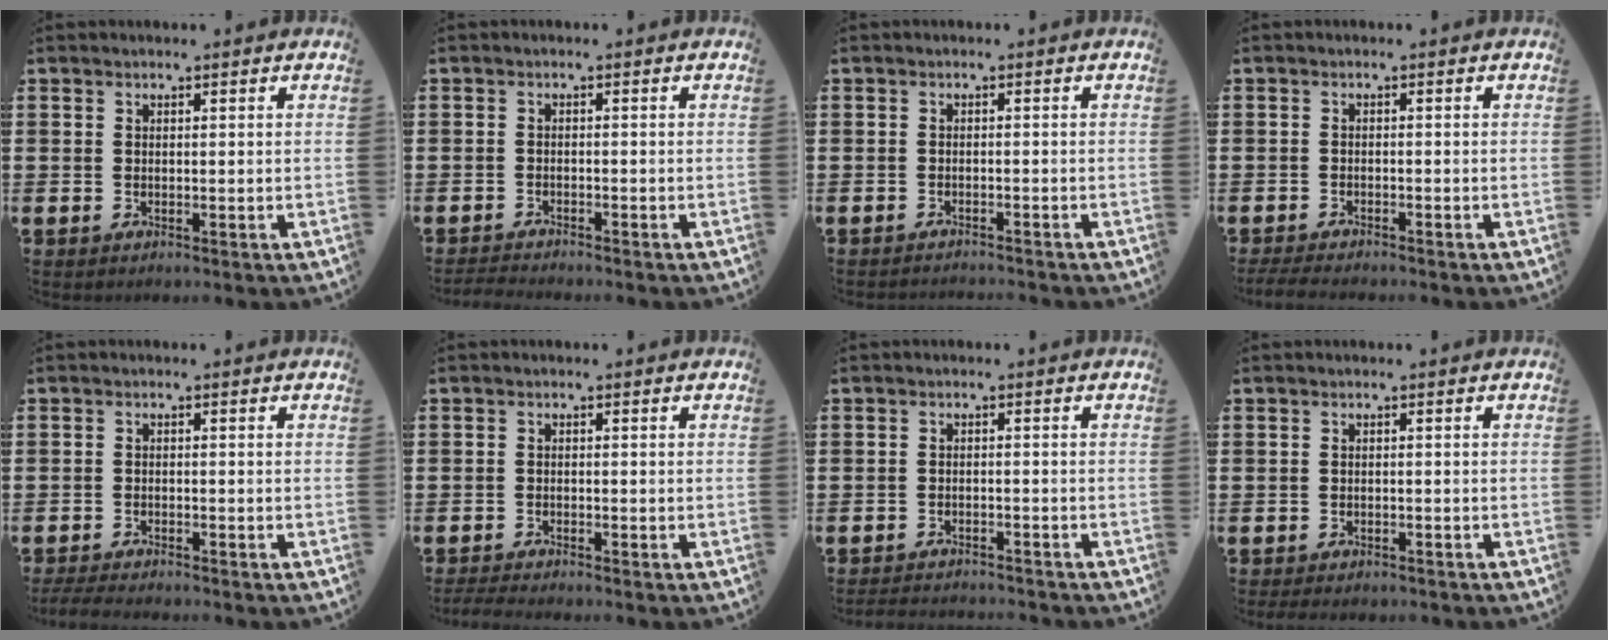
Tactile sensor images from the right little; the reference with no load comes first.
{"total": 1.4, "force": [-1.4, -0.1, 0.1], "torque": [-0.004, 0.001, -0.028]}
{"total": 1.0, "force": [-1.0, -0.1, 0.0], "torque": [-0.001, 0.002, -0.021]}
{"total": 1.6, "force": [-1.5, 0.1, 0.5], "torque": [-0.010, 0.003, -0.029]}
{"total": 1.8, "force": [-1.7, 0.0, 0.4], "torque": [-0.008, 0.003, -0.034]}
{"total": 1.4, "force": [-1.4, 0.0, 0.4], "torque": [-0.008, 0.002, -0.027]}
{"total": 2.0, "force": [-2.0, -0.1, -0.1], "torque": [-0.003, 0.002, -0.043]}
{"total": 0.9, "force": [-0.8, 0.2, 0.2], "torque": [-0.006, 0.000, -0.017]}